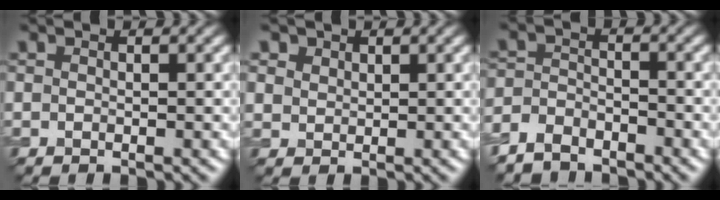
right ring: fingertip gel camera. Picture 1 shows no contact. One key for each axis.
{"total": 2.4, "fx": 1.6, "fy": 1.7, "fz": 0.7, "tx": -0.025, "ty": -0.003, "tz": 0.036}
{"total": 3.6, "fx": -3.1, "fy": 1.6, "fz": 0.7, "tx": -0.010, "ty": 0.000, "tz": -0.069}